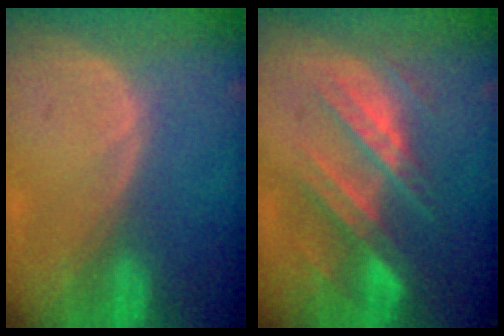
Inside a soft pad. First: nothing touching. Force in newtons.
{"total": 9.0, "press": 7.9, "slide": 4.2}